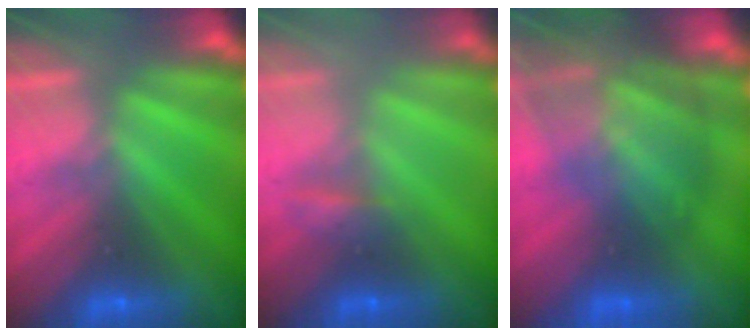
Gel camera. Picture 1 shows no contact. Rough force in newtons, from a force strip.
{"total": 2.2}
{"total": 7.7}